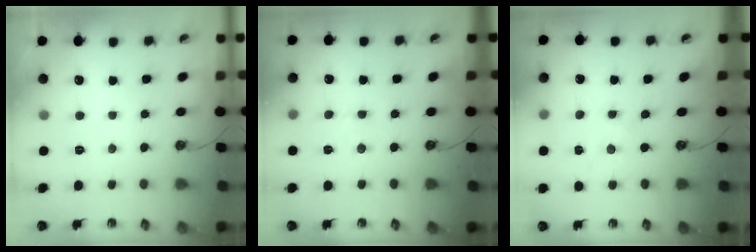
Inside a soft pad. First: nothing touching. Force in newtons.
{"total": 3.6, "press": 3.6, "slide": 0.5}
{"total": 0.0}